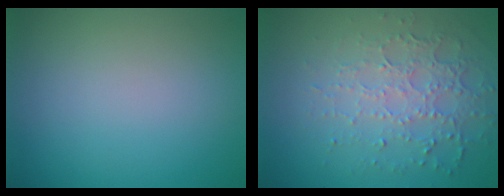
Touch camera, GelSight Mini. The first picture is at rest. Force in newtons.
{"total": 4.9, "press": 3.4, "slide": 3.5}